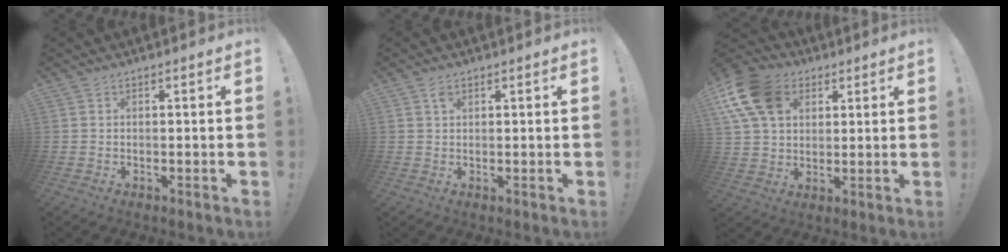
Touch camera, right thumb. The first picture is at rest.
{"total": 1.4, "force": [0.9, 0.9, 0.7], "torque": [-0.007, -0.003, 0.015]}
{"total": 16.6, "force": [6.3, 12.1, 9.3], "torque": [-0.167, -0.017, 0.123]}